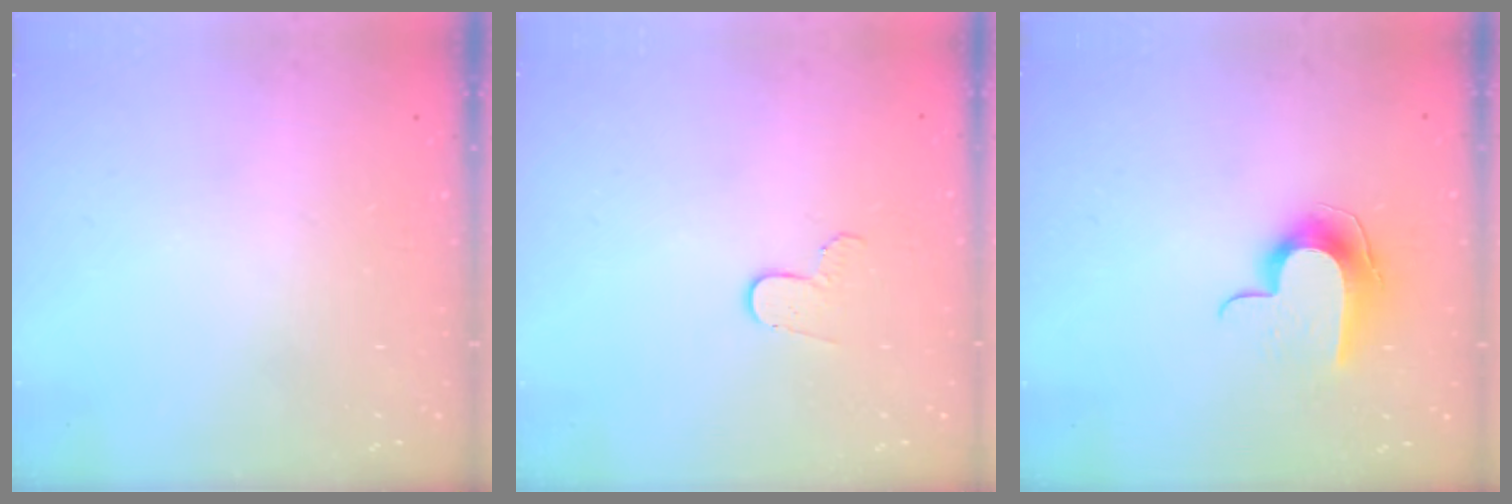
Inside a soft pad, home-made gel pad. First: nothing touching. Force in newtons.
{"total": 4.5, "press": 4.5, "slide": 0.3}
{"total": 9.9, "press": 9.9, "slide": 0.1}